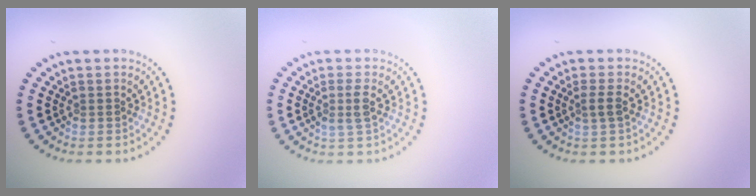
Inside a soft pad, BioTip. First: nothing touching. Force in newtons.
{"total": 1.6, "press": 1.4, "slide": 0.9}
{"total": 1.3, "press": 0.9, "slide": 0.9}